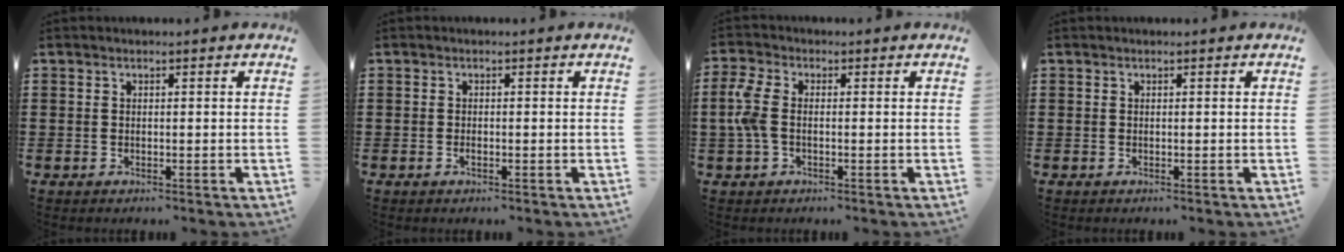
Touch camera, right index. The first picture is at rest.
{"total": 0.8, "force": [-0.4, 0.1, 0.6], "torque": [-0.014, -0.008, -0.006]}
{"total": 4.7, "force": [-0.4, 2.5, 4.0], "torque": [-0.109, -0.005, -0.017]}
{"total": 0.0}